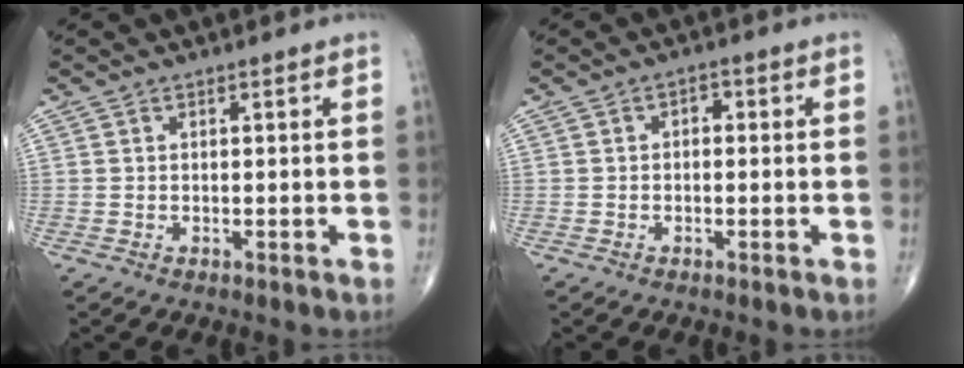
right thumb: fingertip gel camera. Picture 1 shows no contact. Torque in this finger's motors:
{"motor_torque": [-0.13, -0.05, -0.10, -0.03, -0.01]}